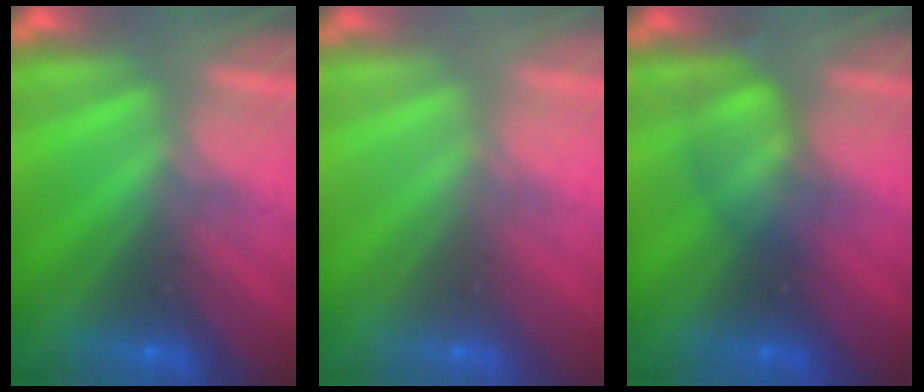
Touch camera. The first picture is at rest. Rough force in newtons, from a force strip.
{"total": 3.4}
{"total": 2.4}